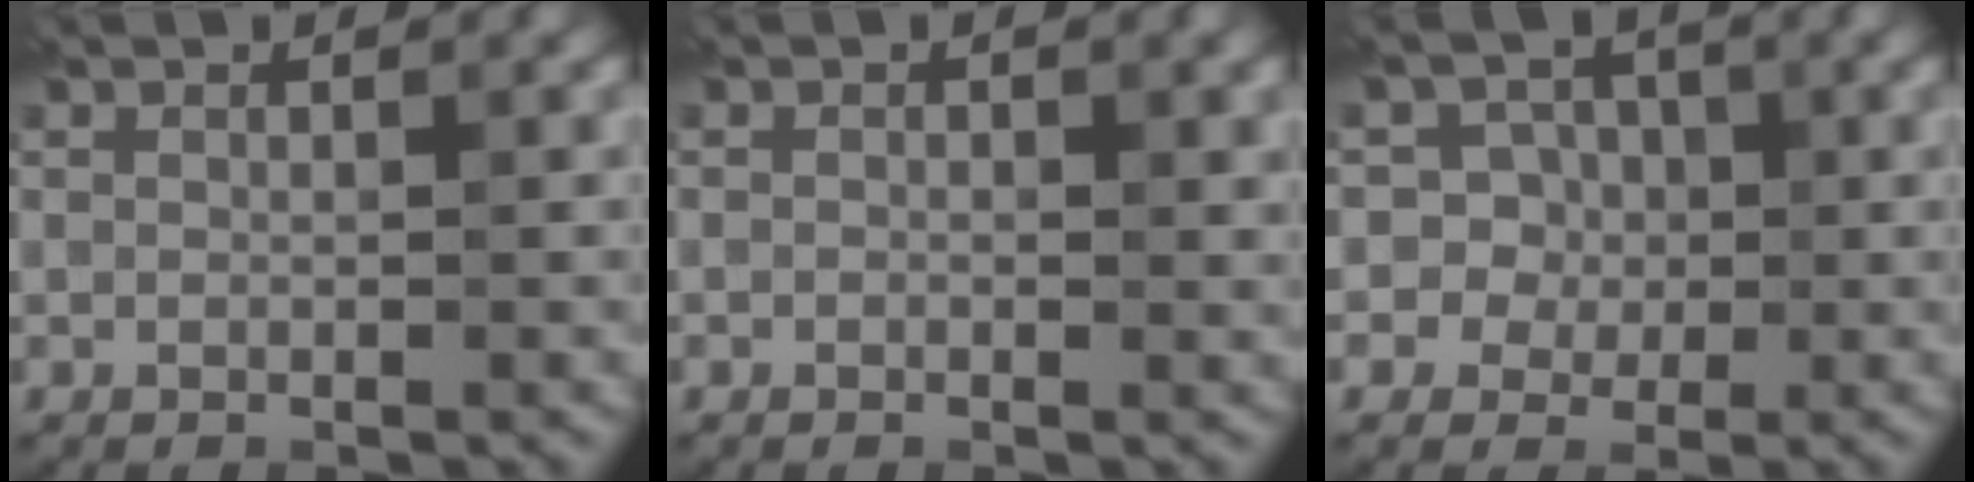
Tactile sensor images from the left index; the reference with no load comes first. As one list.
[{"total": 1.0, "force": [0.1, 0.6, 0.9], "torque": [-0.009, -0.003, 0.001]}, {"total": 5.6, "force": [0.9, 5.3, 1.3], "torque": [-0.008, 0.035, -0.007]}]